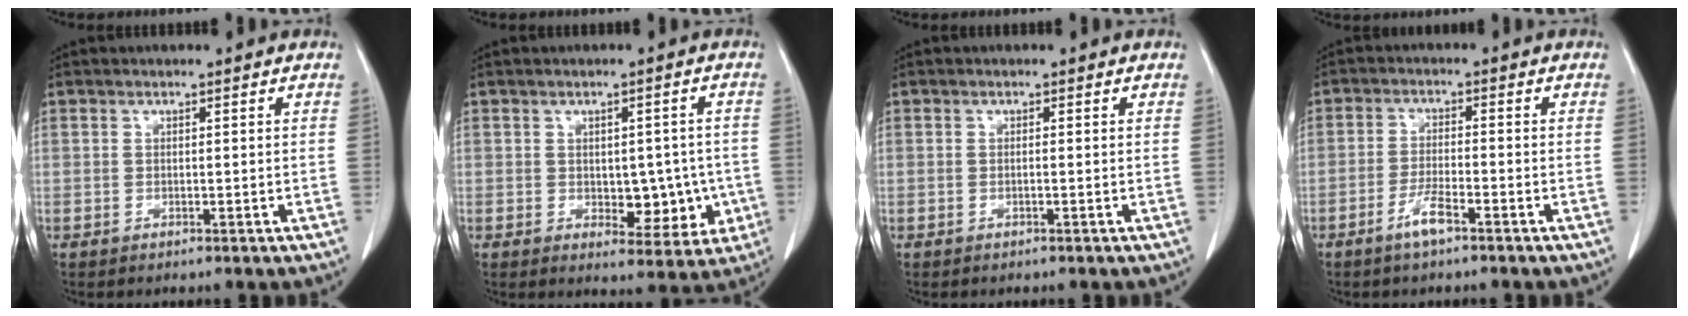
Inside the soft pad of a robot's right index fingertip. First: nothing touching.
{"total": 7.6, "force": [-1.0, 4.3, 6.2], "torque": [-0.059, 0.008, -0.002]}
{"total": 0.0}
{"total": 3.9, "force": [-2.6, 0.4, 2.9], "torque": [-0.061, -0.002, -0.051]}